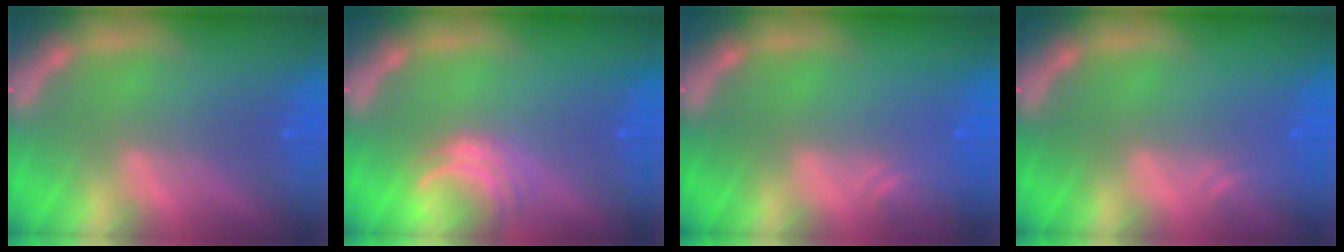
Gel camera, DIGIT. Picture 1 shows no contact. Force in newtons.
{"total": 3.0}
{"total": 1.9}
{"total": 1.5}